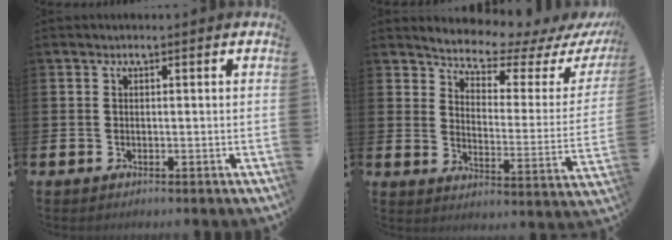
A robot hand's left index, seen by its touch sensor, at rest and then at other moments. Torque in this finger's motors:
{"motor_torque": [1.06, -1.08, 0.44, 0.05]}